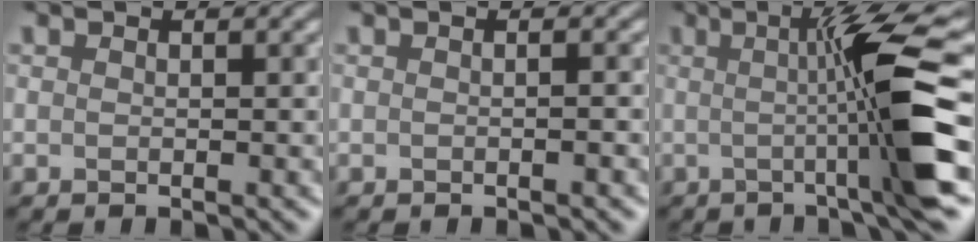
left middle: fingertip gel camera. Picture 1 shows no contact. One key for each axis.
{"total": 1.1, "fx": 0.0, "fy": 0.6, "fz": 1.0, "tx": -0.005, "ty": 0.005, "tz": -0.014}
{"total": 7.9, "fx": 0.0, "fy": 0.4, "fz": 7.9, "tx": -0.114, "ty": -0.002, "tz": 0.003}